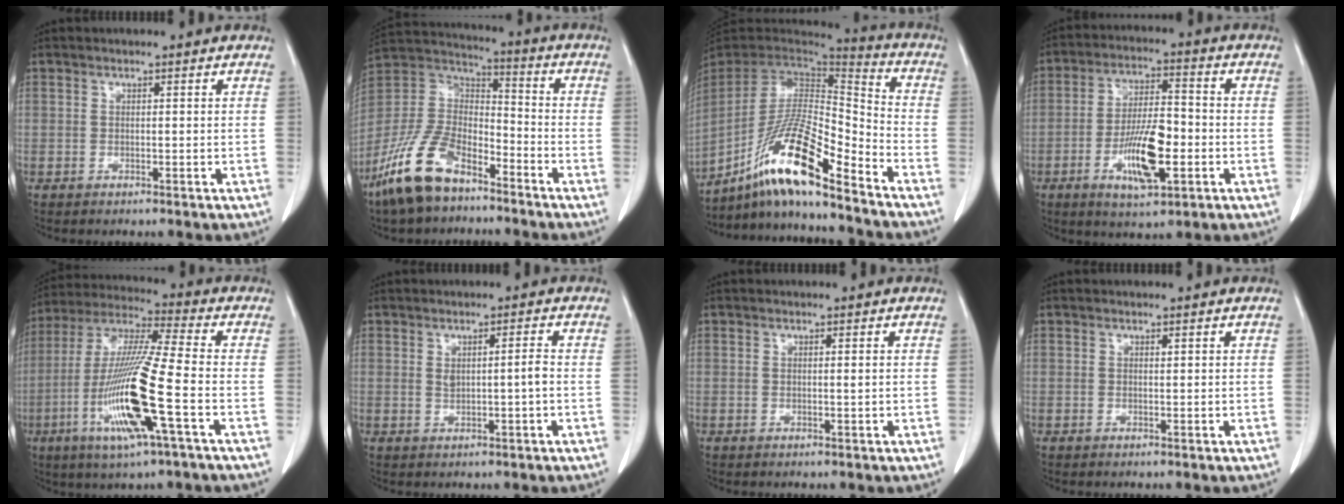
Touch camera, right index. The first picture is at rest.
{"total": 14.7, "force": [-10.0, 6.4, 8.7], "torque": [-0.190, 0.005, -0.196]}
{"total": 17.2, "force": [-11.9, 1.1, 12.4], "torque": [-0.245, -0.005, -0.216]}
{"total": 11.0, "force": [-3.4, 3.0, 10.0], "torque": [-0.190, -0.001, -0.056]}
{"total": 17.0, "force": [-5.3, 0.2, 16.1], "torque": [-0.333, -0.019, -0.106]}
{"total": 2.5, "force": [0.1, 0.2, 2.5], "torque": [-0.046, 0.003, 0.007]}
{"total": 0.6, "force": [0.1, -0.1, 0.6], "torque": [-0.010, -0.002, 0.001]}
{"total": 0.0}